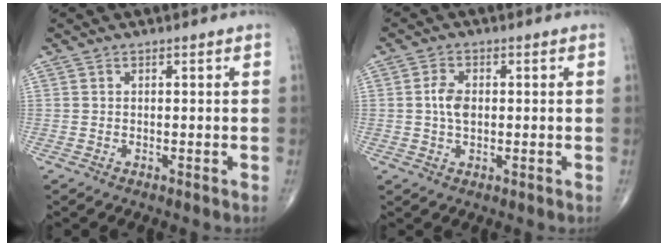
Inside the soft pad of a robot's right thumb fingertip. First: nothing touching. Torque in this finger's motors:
{"motor_torque": [0.17, 1.44, 0.44, 0.00, 0.03]}